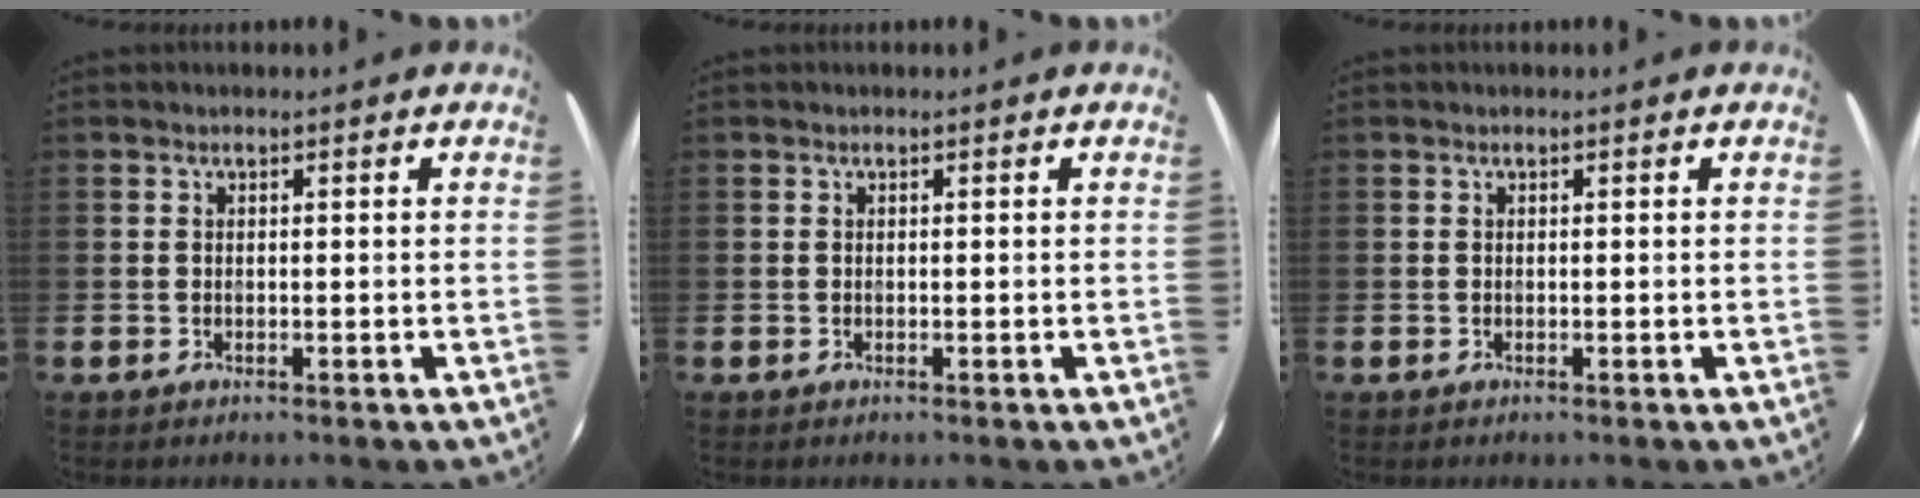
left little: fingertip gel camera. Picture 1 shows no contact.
{"total": 0.0}
{"total": 0.0}